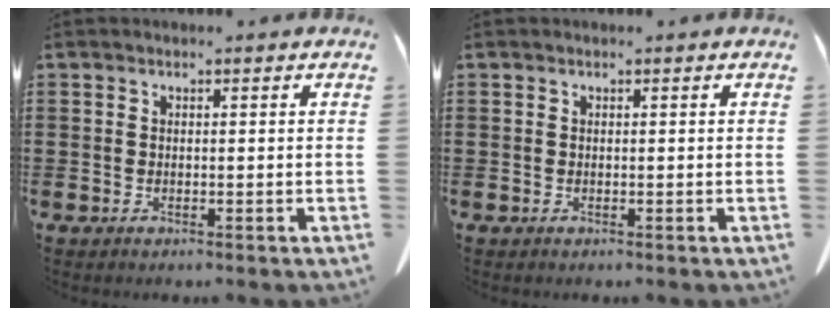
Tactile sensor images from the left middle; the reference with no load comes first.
{"total": 0.0}